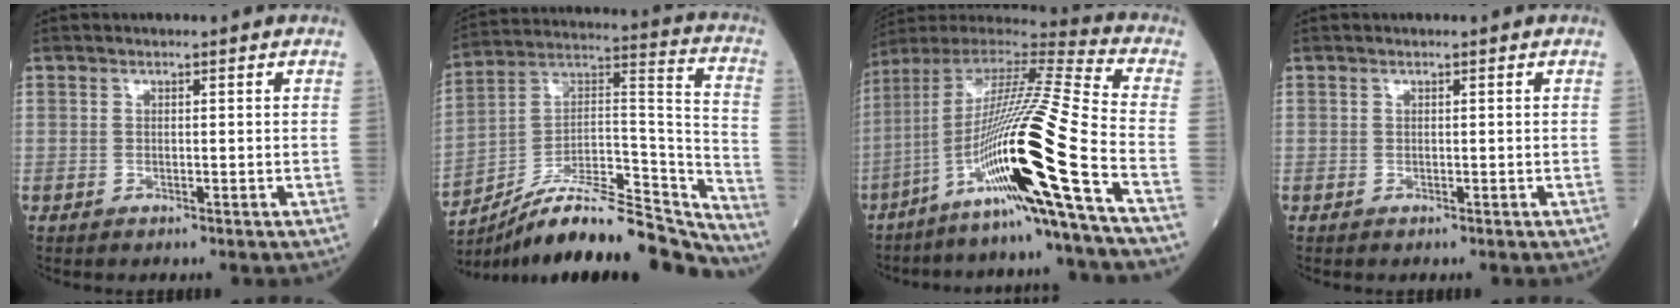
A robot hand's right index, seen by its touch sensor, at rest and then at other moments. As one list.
[{"total": 23.9, "force": [-21.2, 4.1, 10.4], "torque": [-0.131, 0.039, -0.336]}, {"total": 22.7, "force": [-9.6, -1.9, 20.4], "torque": [-0.381, -0.020, -0.183]}, {"total": 0.0}]